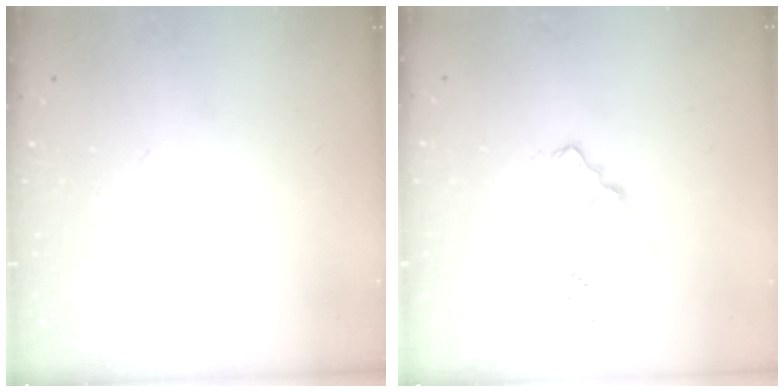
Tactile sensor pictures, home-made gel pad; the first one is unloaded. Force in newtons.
{"total": 2.1, "press": 1.7, "slide": 1.2}